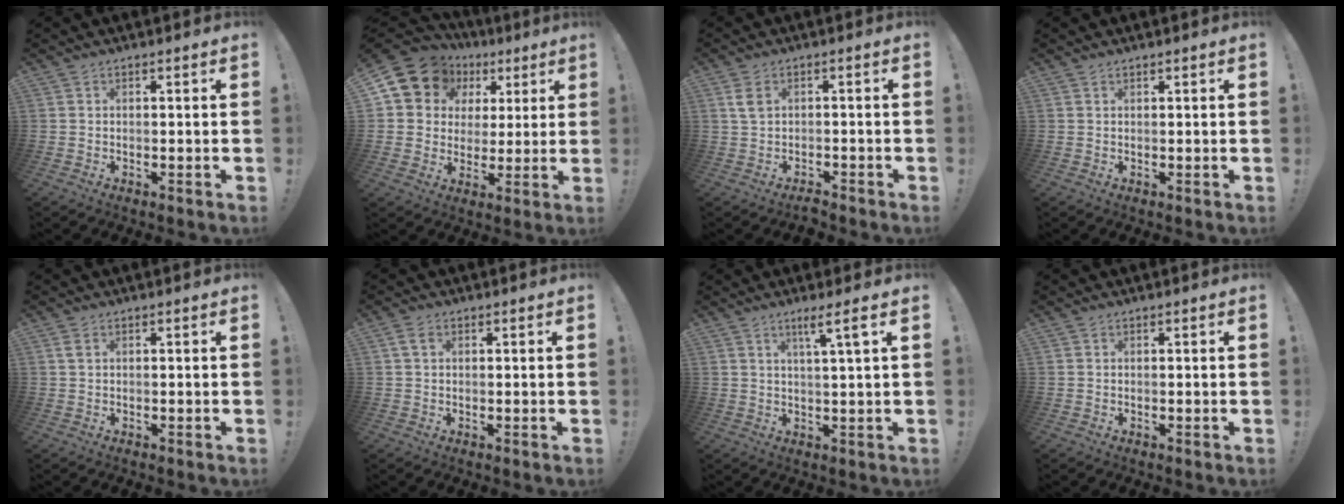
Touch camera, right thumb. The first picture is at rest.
{"total": 11.7, "force": [5.6, 9.7, 3.4], "torque": [-0.056, -0.036, 0.115]}
{"total": 3.3, "force": [-0.4, 2.0, 2.5], "torque": [-0.060, 0.001, -0.011]}
{"total": 0.6, "force": [0.5, 0.1, 0.2], "torque": [0.002, -0.002, 0.009]}
{"total": 1.4, "force": [0.7, 0.7, 1.0], "torque": [-0.014, 0.001, 0.010]}
{"total": 2.7, "force": [1.0, 1.5, 1.9], "torque": [-0.036, 0.004, 0.018]}
{"total": 5.7, "force": [2.8, -0.3, 5.0], "torque": [-0.075, -0.008, 0.037]}
{"total": 0.0}